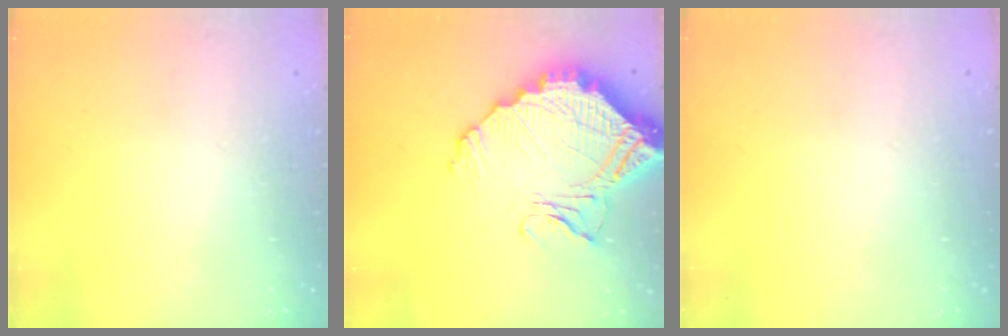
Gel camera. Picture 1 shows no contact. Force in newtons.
{"total": 15.2, "press": 15.1, "slide": 1.5}
{"total": 0.0}